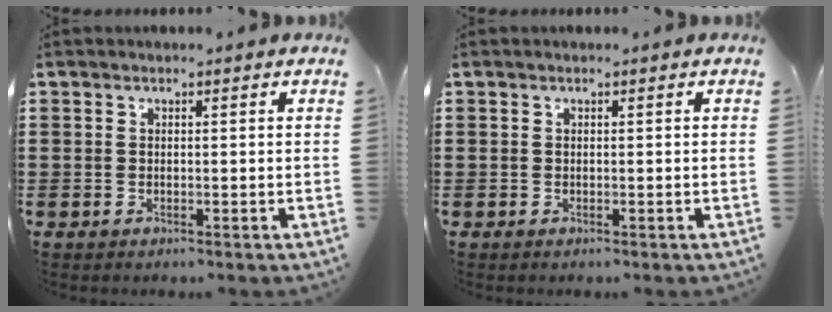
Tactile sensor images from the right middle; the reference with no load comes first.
{"total": 0.0}